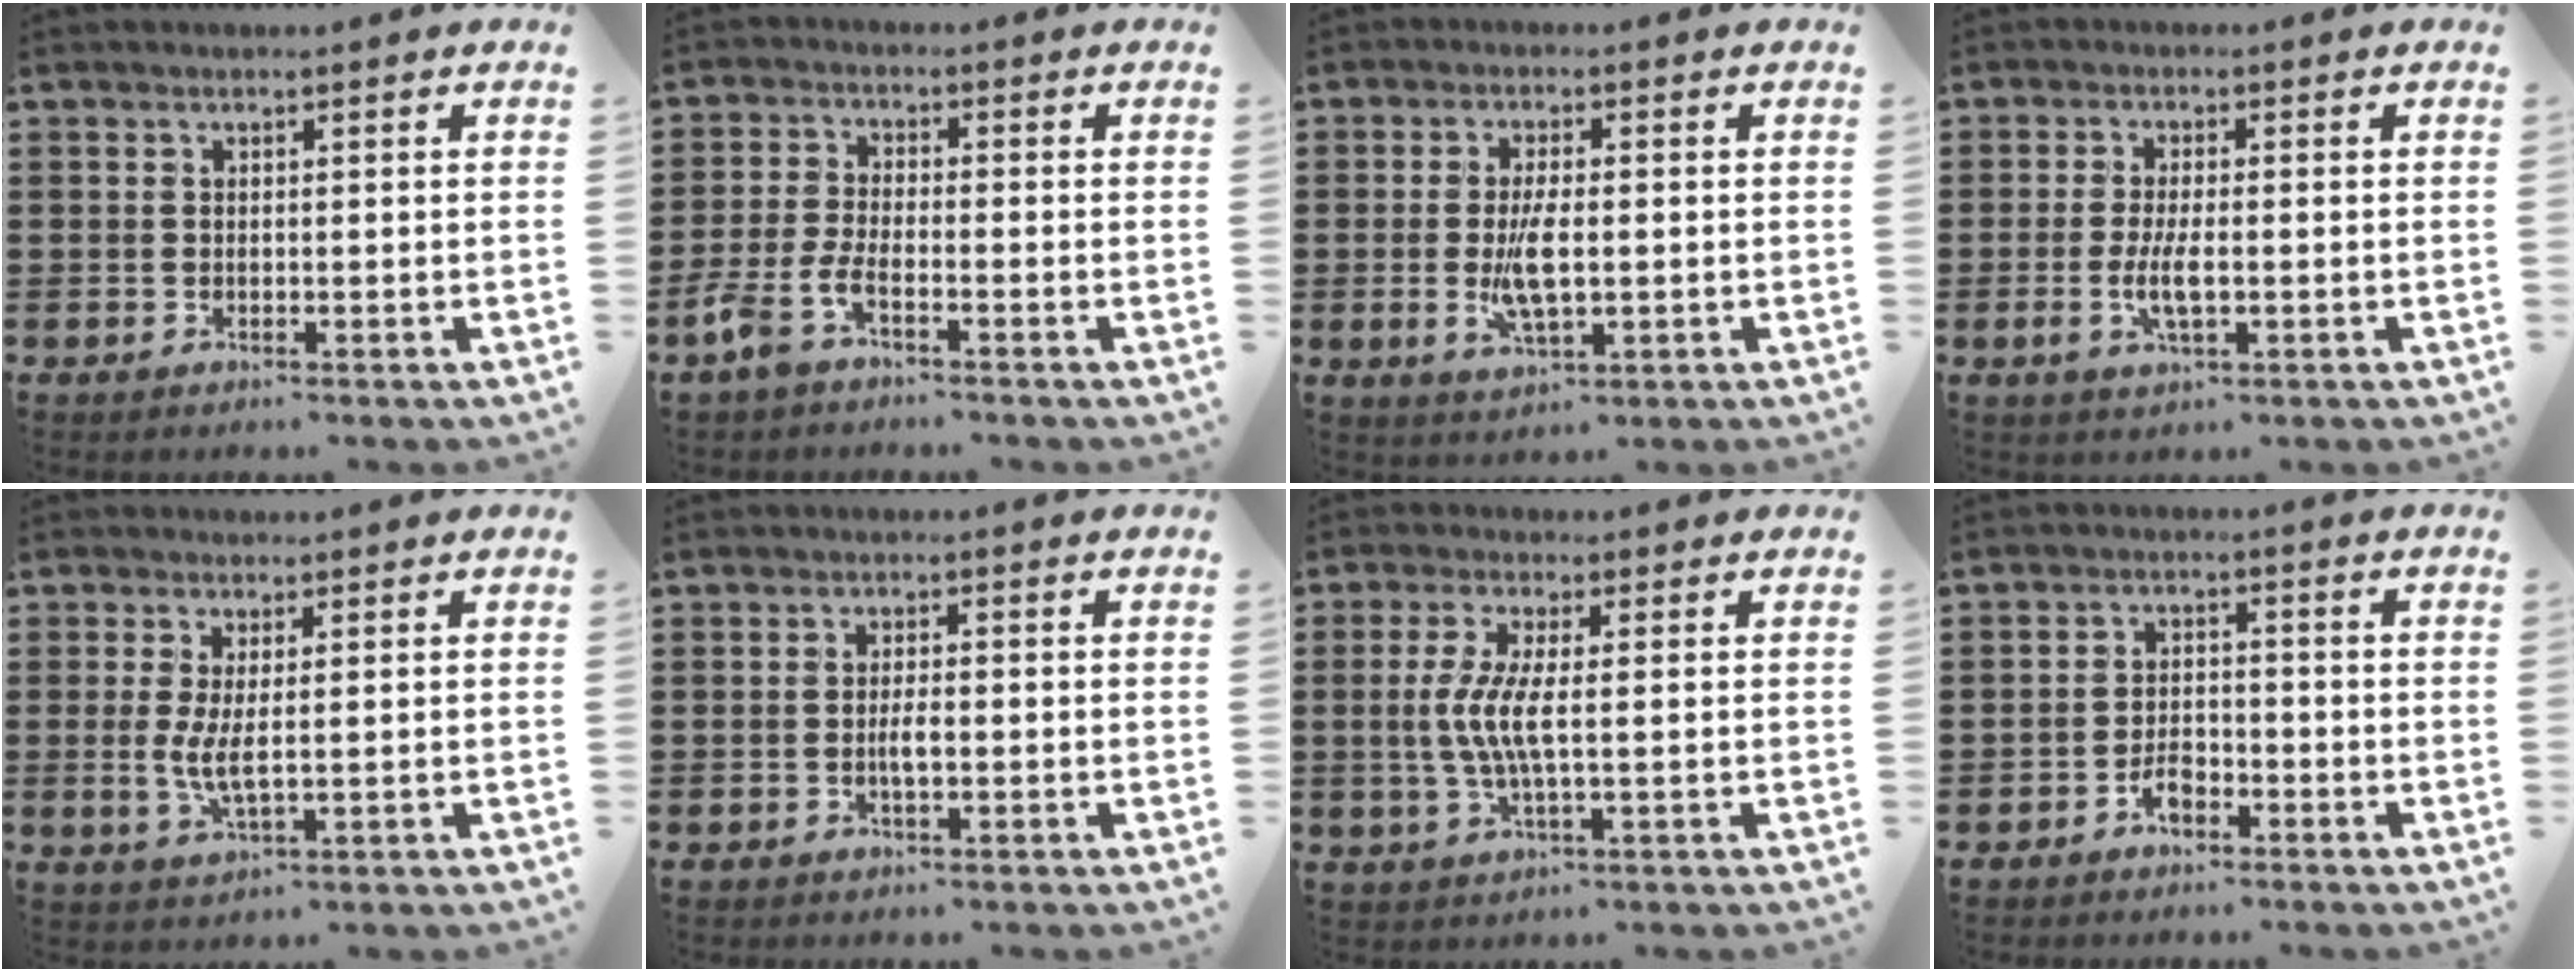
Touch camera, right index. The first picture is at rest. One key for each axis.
{"total": 4.2, "fx": -2.9, "fy": 0.8, "fz": 2.9, "tx": -0.078, "ty": -0.008, "tz": -0.059}
{"total": 6.5, "fx": -0.7, "fy": 2.3, "fz": 6.0, "tx": -0.126, "ty": -0.007, "tz": -0.015}
{"total": 4.6, "fx": -1.0, "fy": 1.4, "fz": 4.2, "tx": -0.093, "ty": -0.004, "tz": -0.024}
{"total": 4.2, "fx": 0.3, "fy": 1.2, "fz": 4.0, "tx": -0.082, "ty": -0.003, "tz": 0.003}
{"total": 2.4, "fx": -0.6, "fy": 0.7, "fz": 2.2, "tx": -0.050, "ty": 0.000, "tz": -0.014}
{"total": 5.6, "fx": -0.1, "fy": 0.8, "fz": 5.5, "tx": -0.122, "ty": -0.010, "tz": -0.012}
{"total": 3.1, "fx": -2.1, "fy": 1.4, "fz": 1.7, "tx": -0.032, "ty": 0.002, "tz": -0.041}